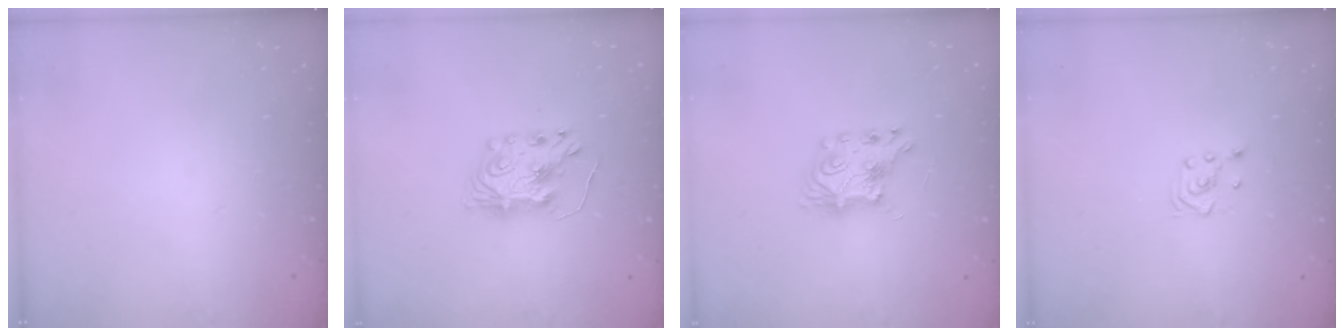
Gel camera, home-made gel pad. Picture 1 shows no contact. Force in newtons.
{"total": 8.1, "press": 8.1, "slide": 0.5}
{"total": 8.2, "press": 8.1, "slide": 0.8}
{"total": 3.1, "press": 3.0, "slide": 0.8}